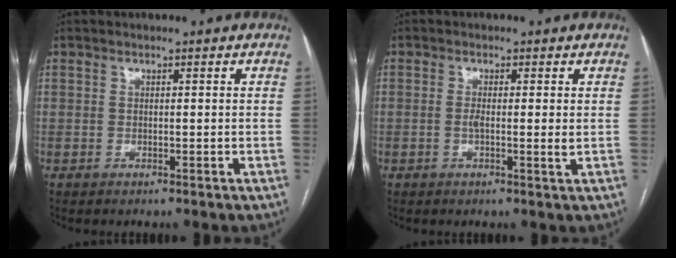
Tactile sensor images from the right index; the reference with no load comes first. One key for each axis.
{"total": 2.8, "fx": 0.0, "fy": 0.3, "fz": 2.8, "tx": -0.048, "ty": -0.003, "tz": -0.002}